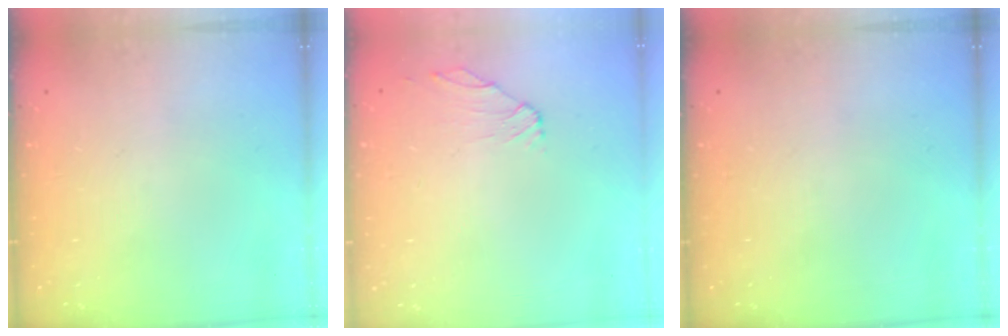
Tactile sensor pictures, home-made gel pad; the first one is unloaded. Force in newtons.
{"total": 0.6, "press": 0.5, "slide": 0.3}
{"total": 0.0}